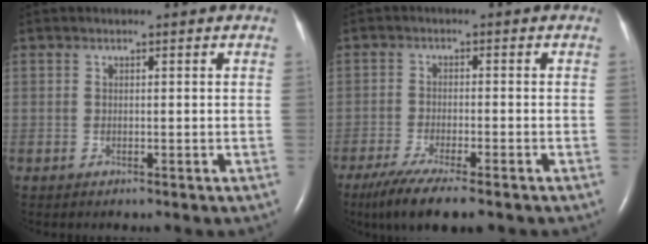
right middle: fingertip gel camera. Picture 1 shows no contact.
{"total": 8.9, "force": [-6.7, 1.0, 5.9], "torque": [-0.101, -0.022, -0.105]}